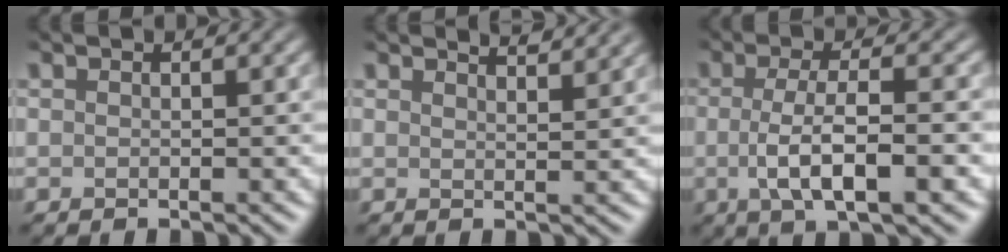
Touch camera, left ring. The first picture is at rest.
{"total": 2.8, "force": [2.6, 0.5, 1.0], "torque": [-0.005, 0.007, 0.024]}
{"total": 6.0, "force": [-1.0, 1.7, 5.7], "torque": [-0.100, -0.006, -0.019]}